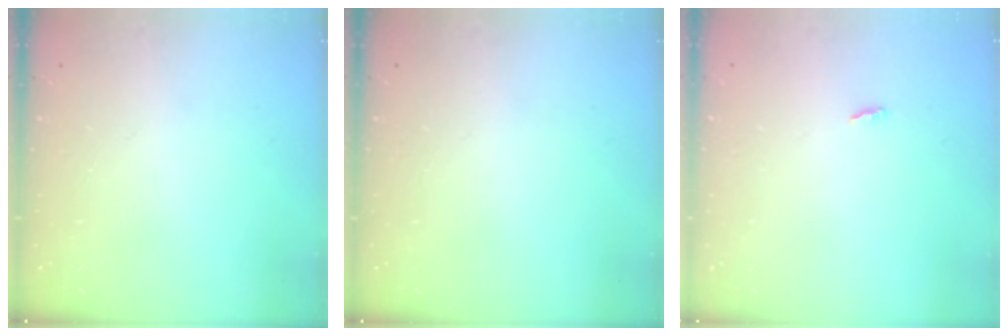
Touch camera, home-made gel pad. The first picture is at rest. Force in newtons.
{"total": 0.0}
{"total": 1.9, "press": 1.9, "slide": 0.2}